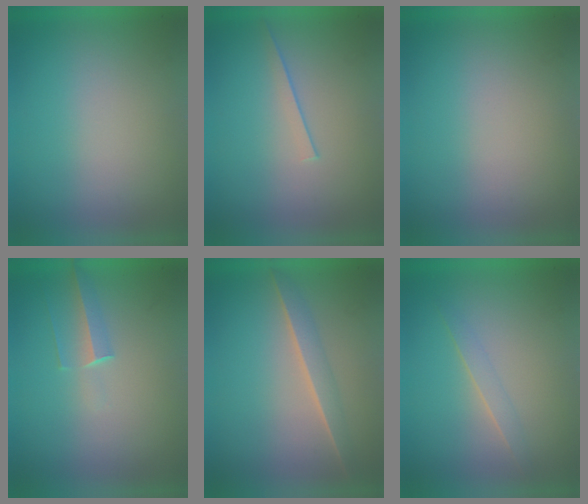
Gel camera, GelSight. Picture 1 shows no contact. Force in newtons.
{"total": 1.1}
{"total": 0.0}
{"total": 1.4}
{"total": 1.7}
{"total": 1.1}